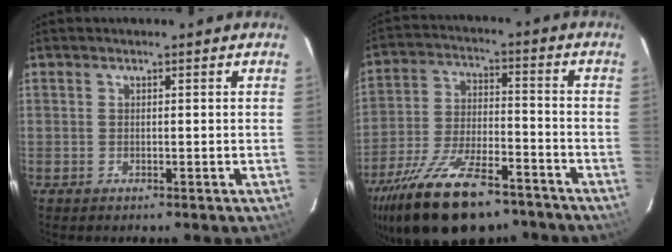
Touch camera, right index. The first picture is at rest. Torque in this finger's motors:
{"motor_torque": [1.77, -0.37, 1.05, 0.21]}